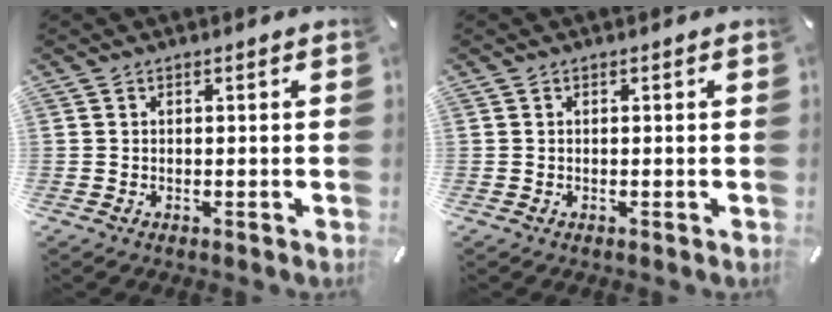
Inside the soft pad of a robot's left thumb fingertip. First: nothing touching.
{"total": 0.0}